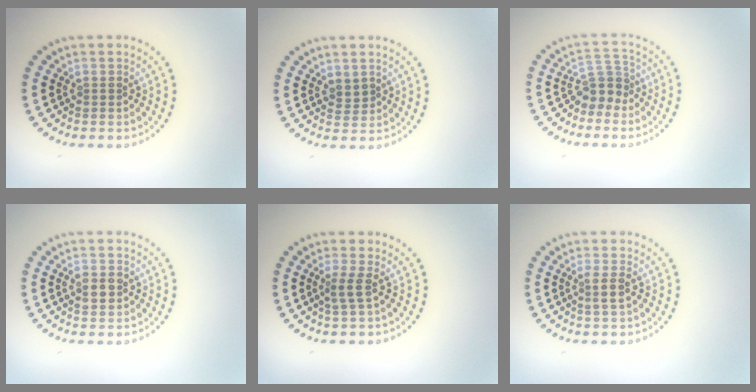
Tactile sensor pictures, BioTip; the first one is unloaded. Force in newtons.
{"total": 0.9, "press": 0.6, "slide": 0.6}
{"total": 2.8, "press": 2.2, "slide": 1.8}
{"total": 2.4, "press": 2.4, "slide": 0.1}
{"total": 1.8, "press": 1.3, "slide": 1.3}
{"total": 1.6, "press": 1.3, "slide": 0.9}